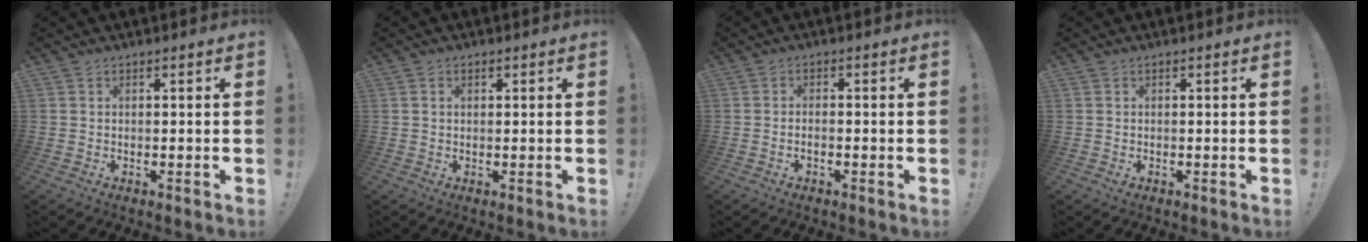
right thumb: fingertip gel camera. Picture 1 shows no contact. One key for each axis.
{"total": 0.9, "fx": 0.4, "fy": 0.6, "fz": 0.5, "tx": -0.009, "ty": 0.001, "tz": 0.007}
{"total": 1.3, "fx": -1.0, "fy": 0.4, "fz": 0.7, "tx": -0.017, "ty": 0.007, "tz": -0.016}
{"total": 0.0}